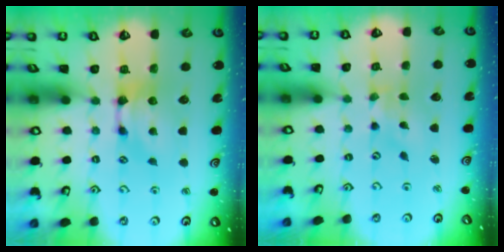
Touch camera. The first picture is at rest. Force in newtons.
{"total": 4.6, "press": 4.6, "slide": 0.8}